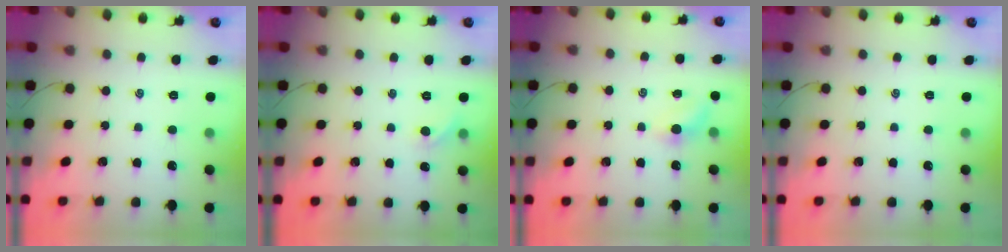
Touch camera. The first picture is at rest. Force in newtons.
{"total": 4.7, "press": 4.5, "slide": 1.5}
{"total": 4.6, "press": 4.4, "slide": 1.2}
{"total": 0.0}